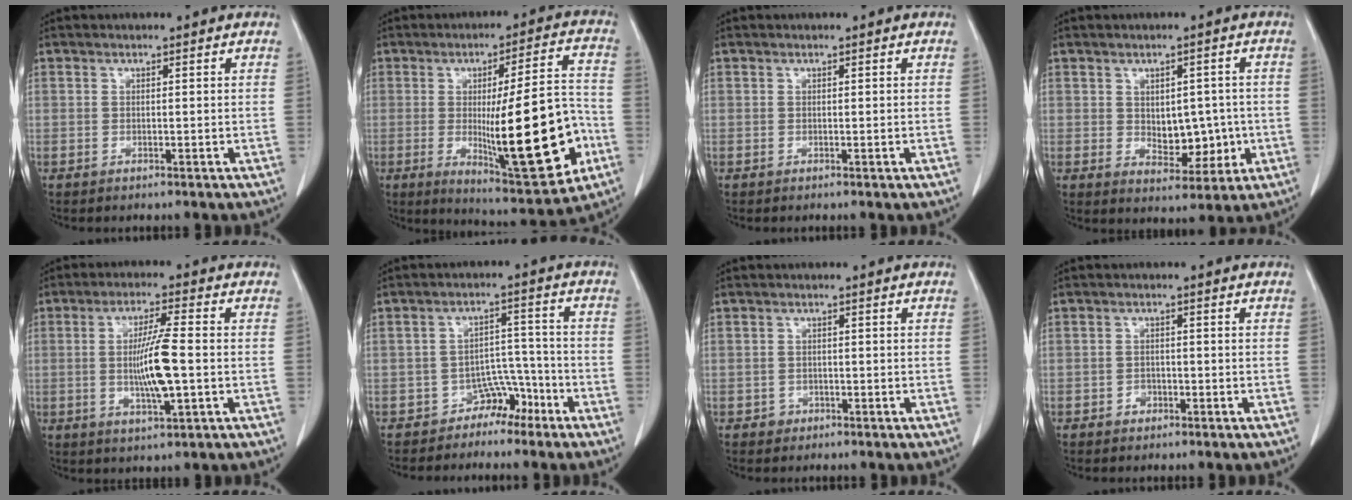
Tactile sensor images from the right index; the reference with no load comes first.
{"total": 19.7, "force": [-4.6, 2.9, 19.0], "torque": [-0.267, -0.008, -0.052]}
{"total": 0.0}
{"total": 6.9, "force": [-0.4, 4.2, 5.4], "torque": [-0.068, 0.005, 0.009]}
{"total": 8.7, "force": [-0.8, 0.6, 8.6], "torque": [-0.160, -0.007, -0.016]}
{"total": 4.5, "force": [-3.4, 2.8, 0.8], "torque": [0.000, 0.022, -0.051]}
{"total": 1.3, "force": [-0.7, 1.1, 0.1], "torque": [0.005, 0.006, -0.012]}
{"total": 1.5, "force": [-0.8, 1.1, 0.5], "torque": [-0.004, 0.006, -0.013]}